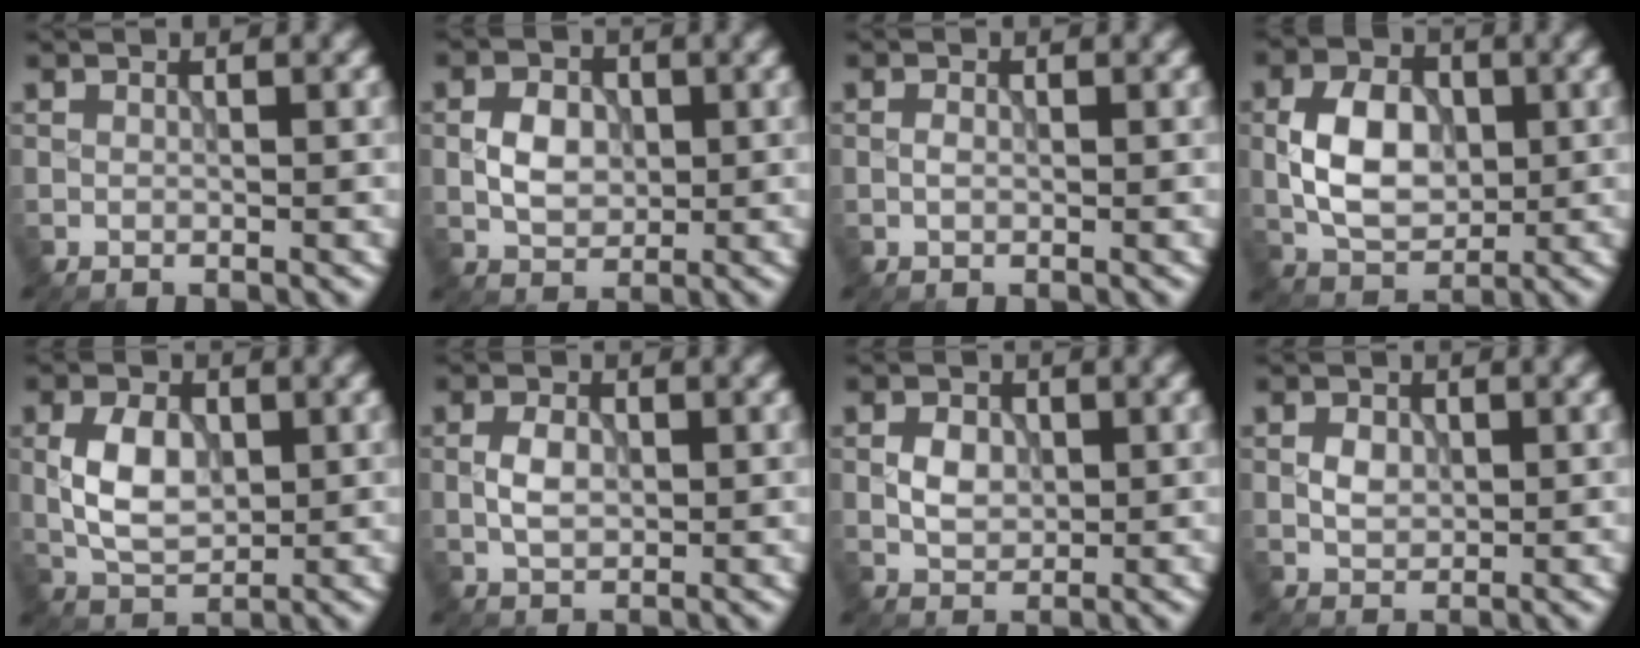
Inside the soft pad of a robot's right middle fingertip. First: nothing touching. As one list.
[{"total": 3.3, "force": [0.0, 2.4, 2.3], "torque": [-0.044, 0.001, -0.003]}, {"total": 0.8, "force": [-0.1, 0.5, 0.6], "torque": [-0.013, 0.001, -0.004]}, {"total": 6.1, "force": [0.0, 4.1, 4.5], "torque": [-0.084, 0.002, -0.002]}, {"total": 4.7, "force": [0.2, 3.0, 3.7], "torque": [-0.073, 0.002, 0.004]}, {"total": 2.6, "force": [-0.1, 1.6, 2.0], "torque": [-0.040, 0.003, -0.004]}, {"total": 2.5, "force": [0.1, 1.9, 1.7], "torque": [-0.031, 0.001, 0.000]}, {"total": 2.0, "force": [0.1, 1.4, 1.3], "torque": [-0.024, 0.000, 0.001]}]